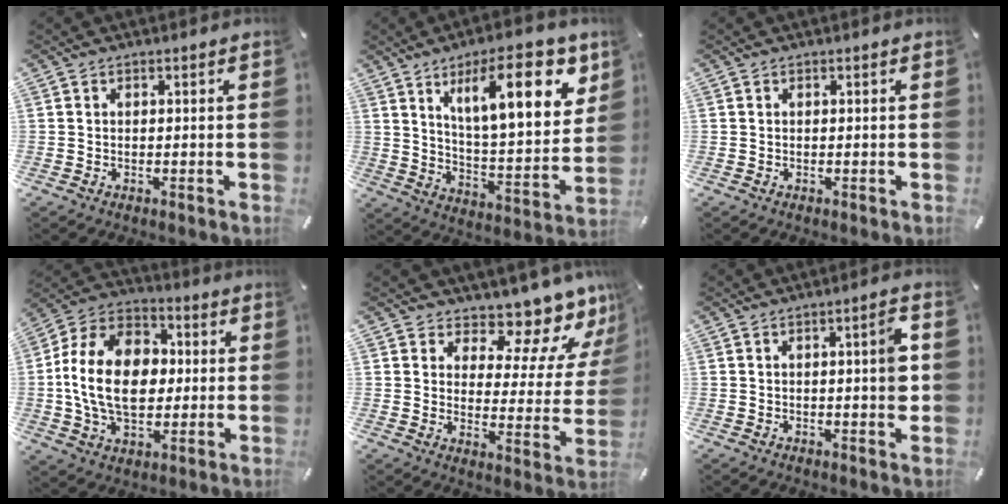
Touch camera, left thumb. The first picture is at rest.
{"total": 20.1, "force": [10.4, 7.1, 15.7], "torque": [-0.236, -0.042, 0.160]}
{"total": 0.0}
{"total": 17.6, "force": [-1.1, 12.9, 11.9], "torque": [-0.257, 0.024, -0.020]}
{"total": 10.6, "force": [9.5, 3.5, 3.2], "torque": [-0.035, -0.099, 0.160]}
{"total": 6.0, "force": [0.3, 1.3, 5.8], "torque": [-0.080, -0.003, -0.002]}